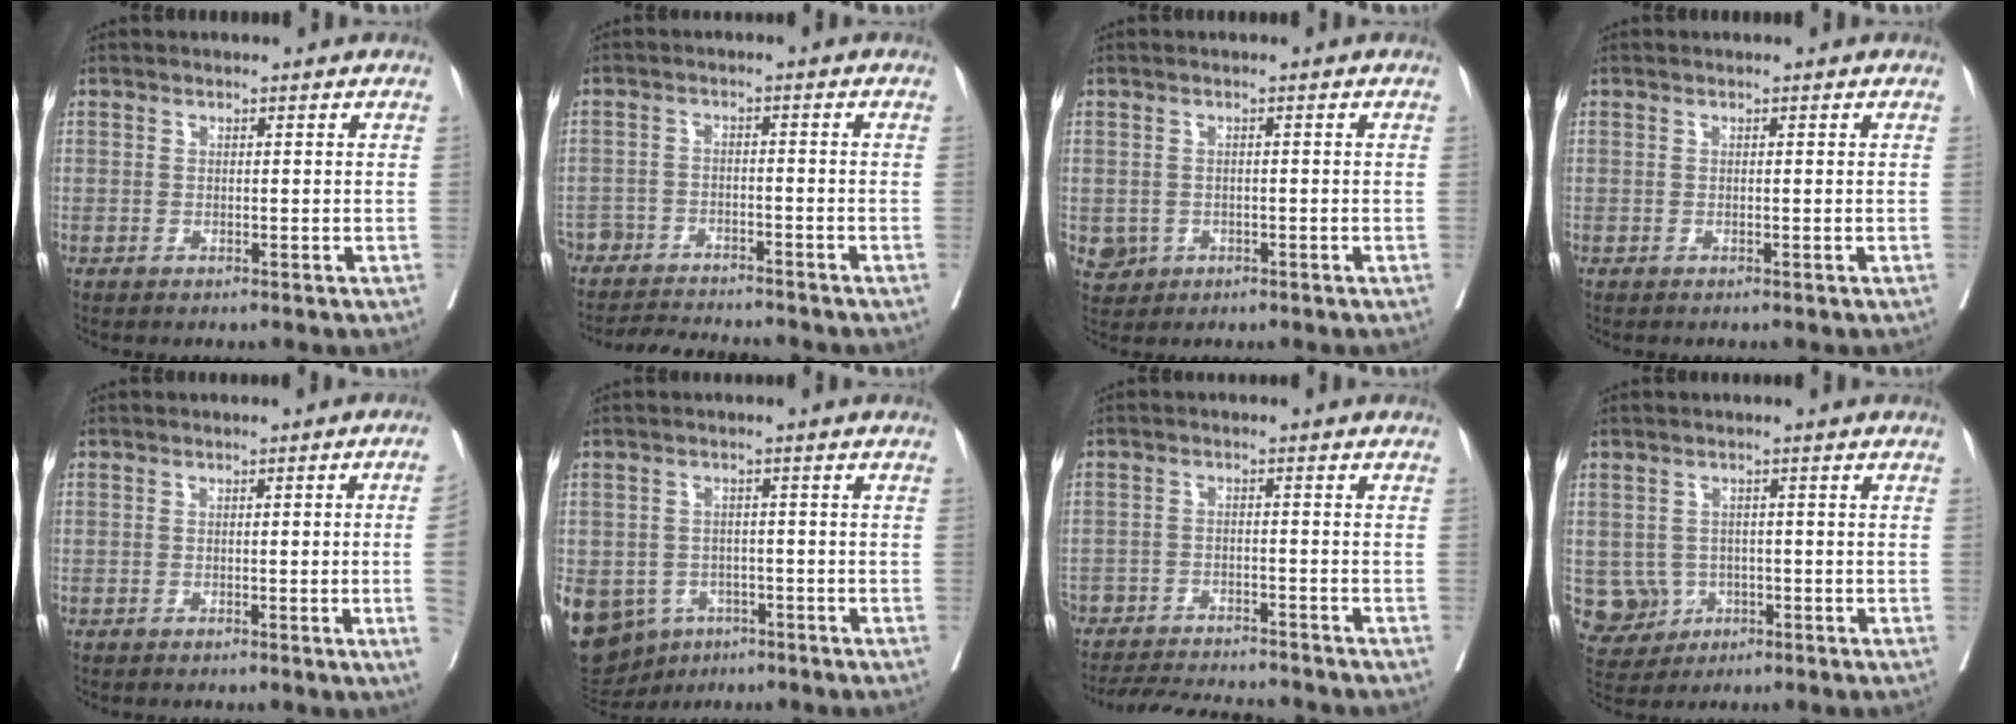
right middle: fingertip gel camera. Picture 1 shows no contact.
{"total": 9.6, "force": [-9.2, 1.4, 2.1], "torque": [-0.023, 0.000, -0.141]}
{"total": 3.1, "force": [-1.2, 2.8, 0.6], "torque": [-0.005, 0.003, -0.015]}
{"total": 0.0}
{"total": 5.1, "force": [-1.0, -1.1, 4.9], "torque": [-0.058, -0.001, -0.013]}
{"total": 19.0, "force": [-8.4, 15.3, 7.6], "torque": [-0.238, 0.000, -0.111]}
{"total": 13.9, "force": [-13.0, 2.2, 4.5], "torque": [-0.077, -0.008, -0.186]}
{"total": 5.0, "force": [-1.1, 4.9, 0.7], "torque": [-0.008, 0.006, -0.012]}